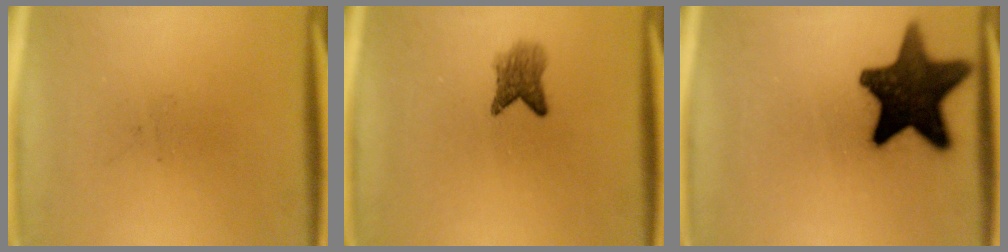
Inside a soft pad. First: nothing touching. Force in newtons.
{"total": 3.2}
{"total": 16.5}